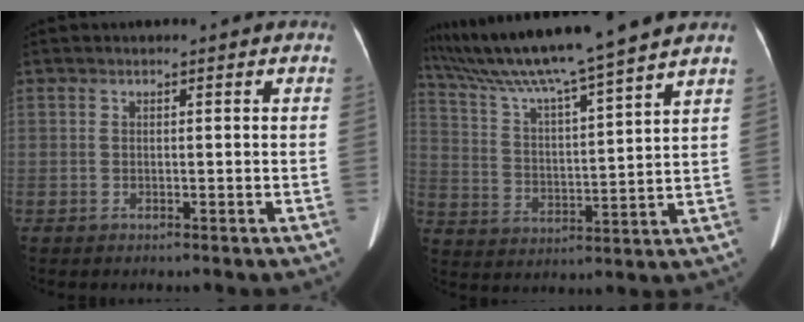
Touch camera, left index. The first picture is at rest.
{"total": 16.5, "force": [14.1, -1.8, 8.3], "torque": [-0.154, 0.005, 0.230]}